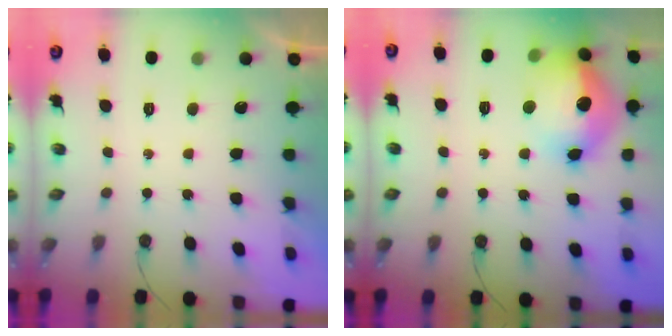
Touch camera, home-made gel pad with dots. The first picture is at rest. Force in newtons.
{"total": 18.6, "press": 18.5, "slide": 1.6}